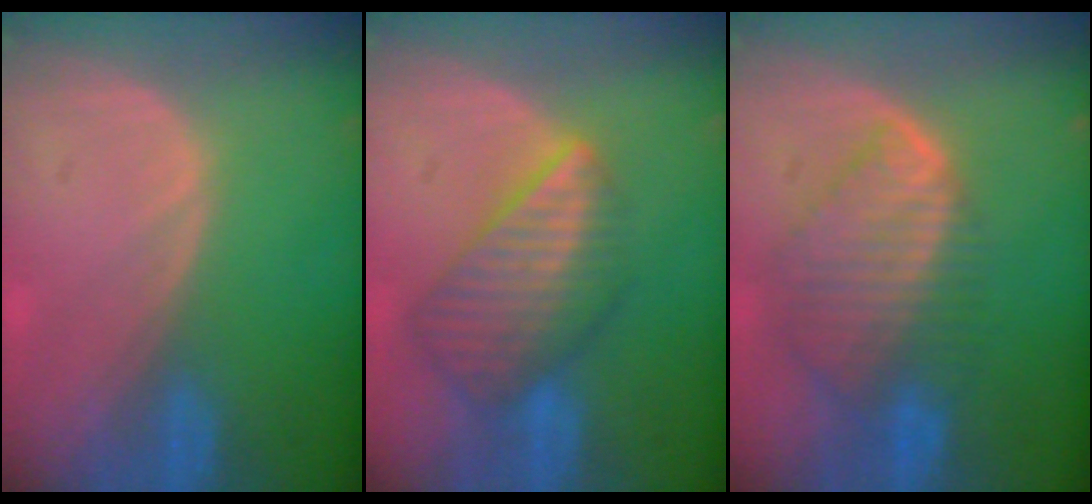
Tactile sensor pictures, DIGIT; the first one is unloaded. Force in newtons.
{"total": 8.4, "press": 7.5, "slide": 3.9}
{"total": 8.9, "press": 7.7, "slide": 4.5}